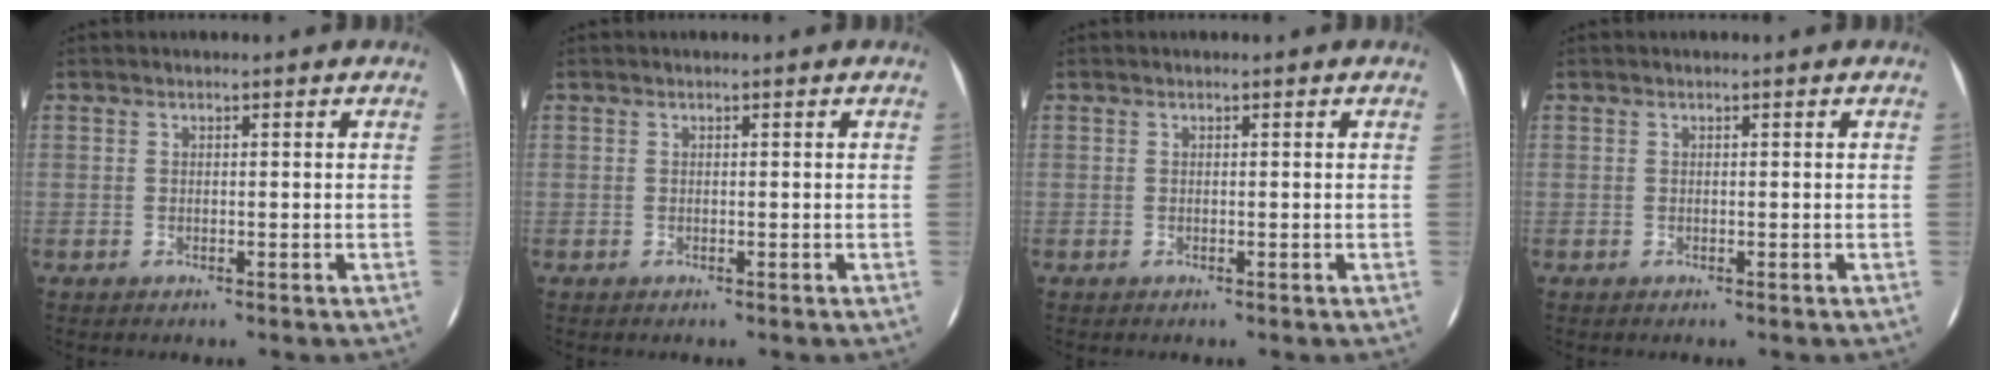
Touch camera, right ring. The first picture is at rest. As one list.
[{"total": 0.0}, {"total": 0.0}, {"total": 0.0}]